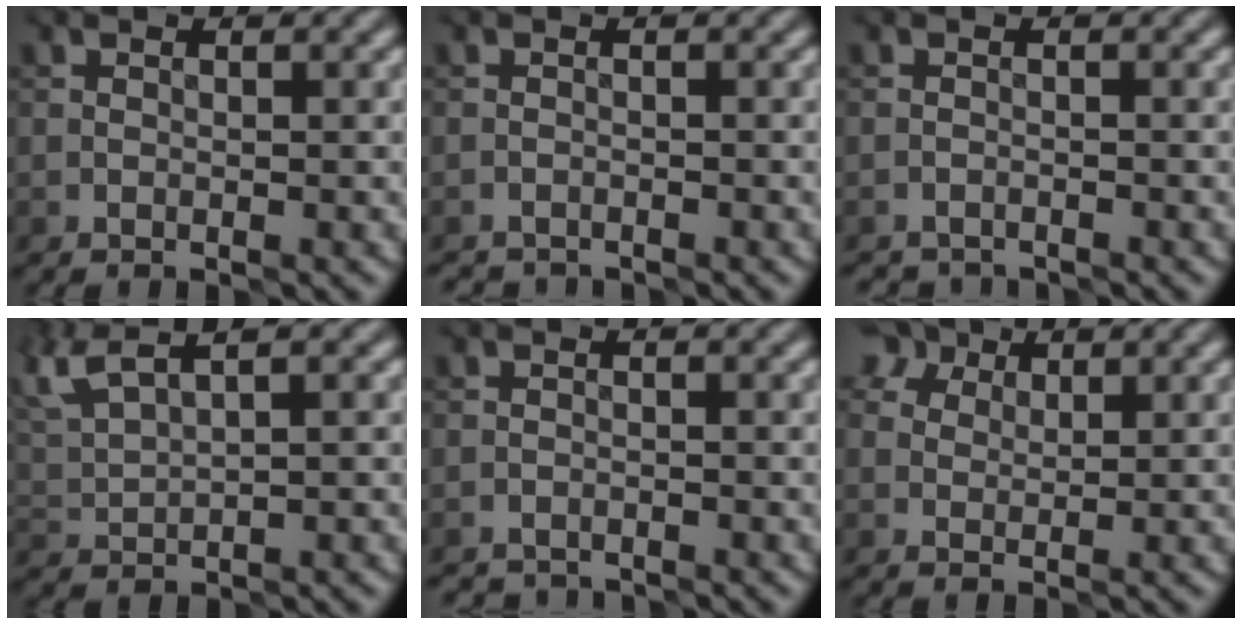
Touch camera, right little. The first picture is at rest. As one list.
[{"total": 1.8, "force": [-1.8, 0.2, -0.1], "torque": [0.003, -0.009, -0.039]}, {"total": 1.8, "force": [-1.8, 0.3, -0.1], "torque": [0.006, -0.008, -0.039]}, {"total": 4.1, "force": [3.3, 1.1, 2.3], "torque": [-0.068, 0.011, 0.076]}, {"total": 1.9, "force": [-1.9, 0.3, -0.1], "torque": [0.004, -0.009, -0.041]}, {"total": 4.0, "force": [2.3, 2.8, 1.8], "torque": [-0.004, 0.027, -0.002]}]